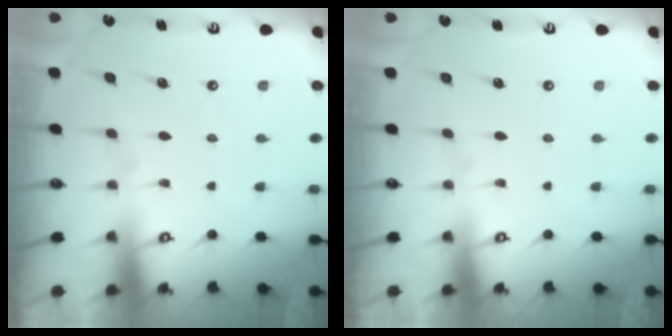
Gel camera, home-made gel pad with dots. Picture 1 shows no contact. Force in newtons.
{"total": 0.0}